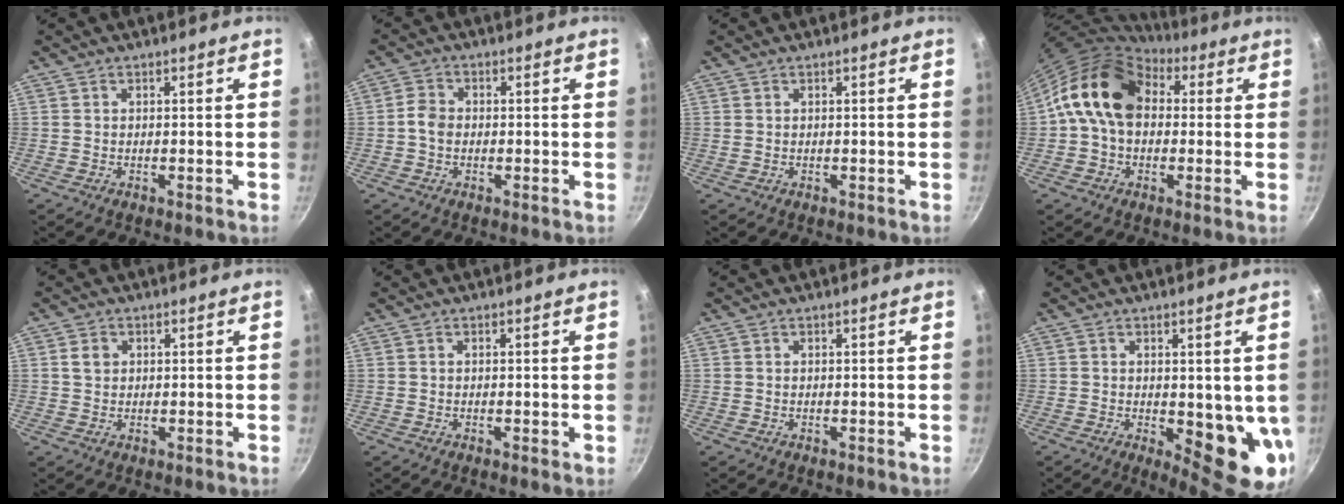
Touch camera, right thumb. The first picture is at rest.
{"total": 3.3, "force": [-0.4, 2.6, 2.1], "torque": [-0.039, 0.012, -0.015]}
{"total": 0.0}
{"total": 14.0, "force": [2.3, 10.3, 9.2], "torque": [-0.127, 0.022, 0.021]}
{"total": 2.4, "force": [0.6, 2.0, 1.2], "torque": [-0.013, 0.003, 0.010]}
{"total": 0.7, "force": [-0.1, 0.3, 0.6], "torque": [-0.009, 0.001, -0.002]}
{"total": 0.0}
{"total": 10.8, "force": [-0.4, 4.5, 9.8], "torque": [-0.102, -0.022, 0.004]}